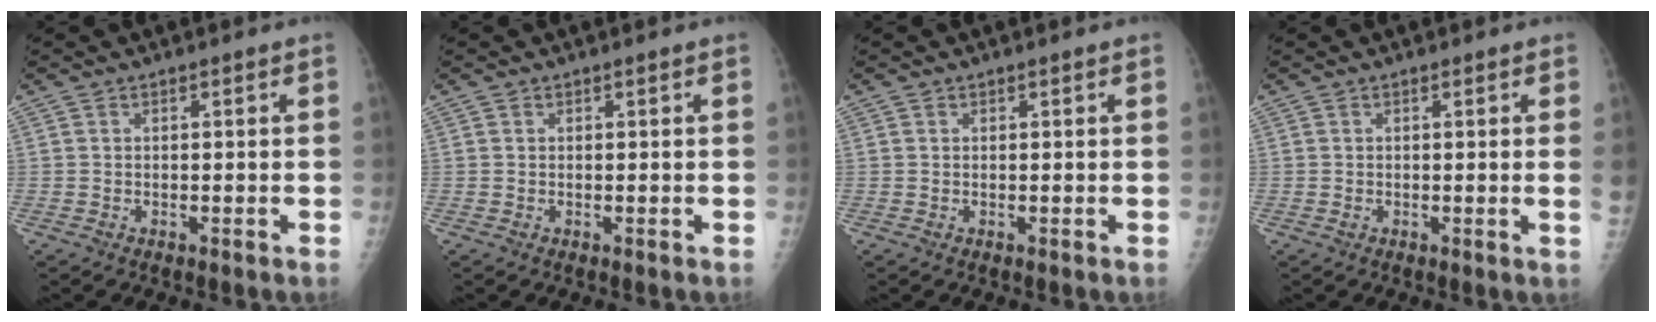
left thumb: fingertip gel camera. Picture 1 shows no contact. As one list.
[{"total": 0.0}, {"total": 0.0}, {"total": 1.8, "force": [0.2, -0.5, 1.7], "torque": [-0.028, -0.003, 0.000]}]